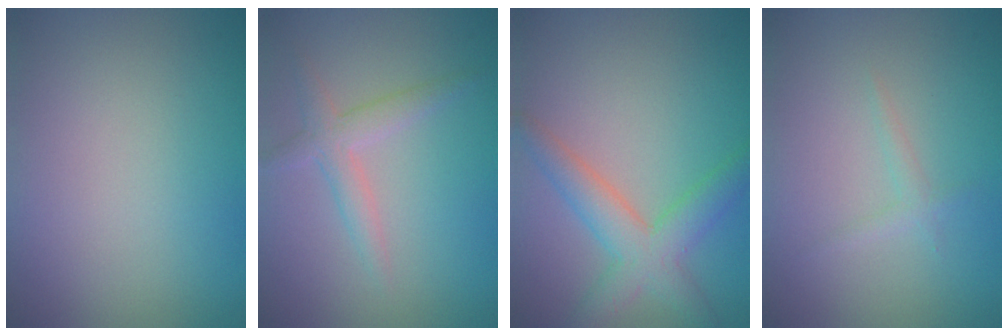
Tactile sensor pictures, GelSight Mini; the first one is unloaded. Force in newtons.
{"total": 2.4, "press": 2.4, "slide": 0.1}
{"total": 3.5, "press": 3.5, "slide": 0.2}
{"total": 0.9, "press": 0.9, "slide": 0.1}